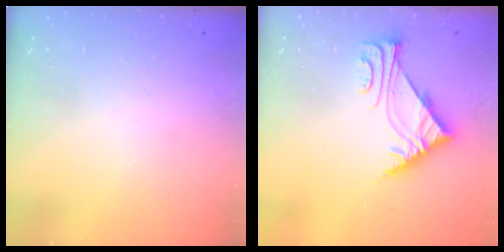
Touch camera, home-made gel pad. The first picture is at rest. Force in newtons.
{"total": 6.0, "press": 5.9, "slide": 0.5}